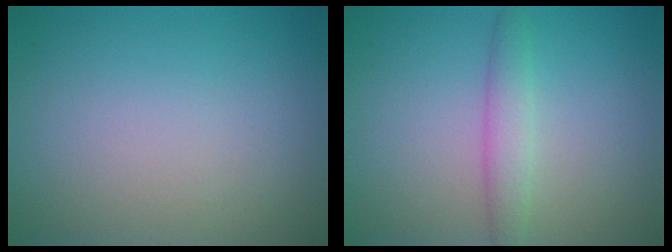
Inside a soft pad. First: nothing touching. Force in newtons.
{"total": 2.2, "press": 2.2, "slide": 0.0}